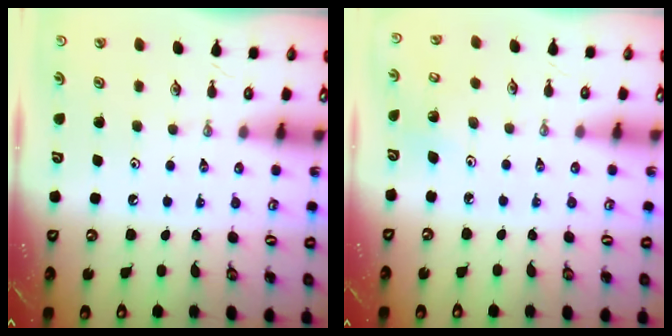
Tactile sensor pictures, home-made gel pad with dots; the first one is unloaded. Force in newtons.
{"total": 3.0, "press": 3.0, "slide": 0.5}